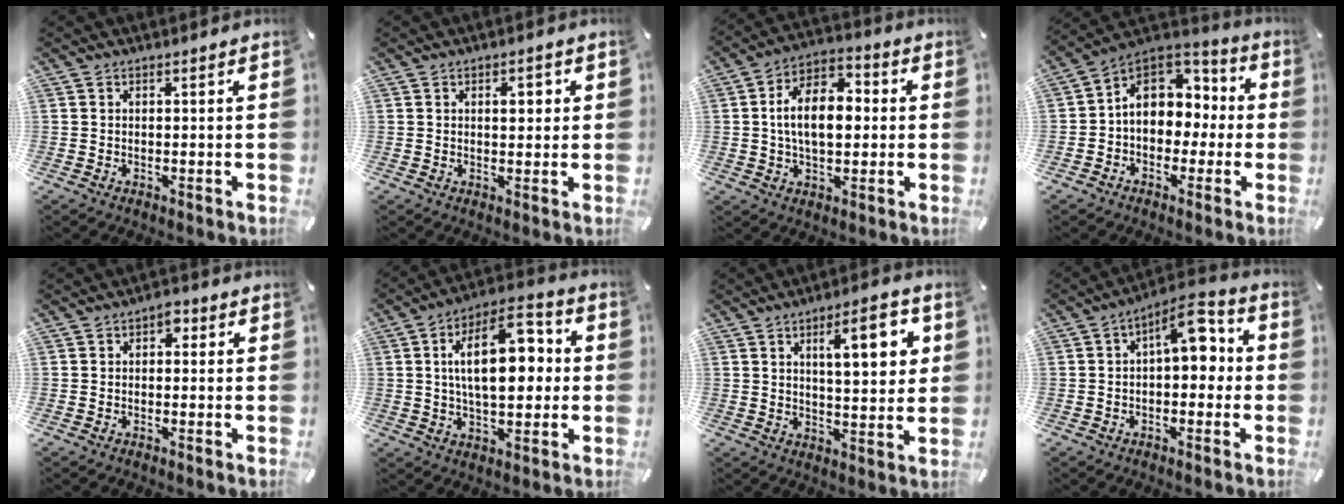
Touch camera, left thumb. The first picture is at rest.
{"total": 3.6, "force": [0.9, 2.1, 2.8], "torque": [-0.028, -0.002, 0.004]}
{"total": 11.8, "force": [0.1, 7.6, 9.1], "torque": [-0.177, 0.008, -0.003]}
{"total": 11.0, "force": [1.3, 9.4, 5.6], "torque": [-0.105, -0.004, 0.027]}
{"total": 2.1, "force": [0.0, 1.6, 1.3], "torque": [-0.020, 0.008, -0.005]}
{"total": 17.1, "force": [2.7, 9.1, 14.3], "torque": [-0.232, 0.001, 0.038]}
{"total": 12.0, "force": [4.6, 4.2, 10.2], "torque": [-0.146, -0.009, 0.067]}
{"total": 9.1, "force": [2.5, 4.6, 7.5], "torque": [-0.105, -0.019, 0.035]}